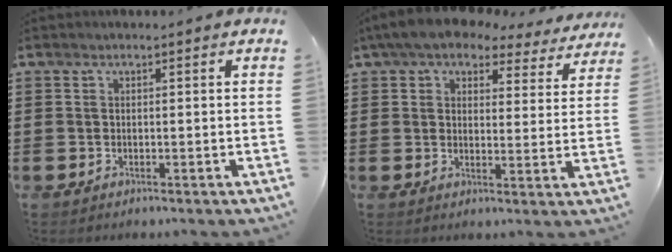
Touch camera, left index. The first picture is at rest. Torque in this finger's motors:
{"motor_torque": [2.14, 0.00, 1.05, 0.21]}